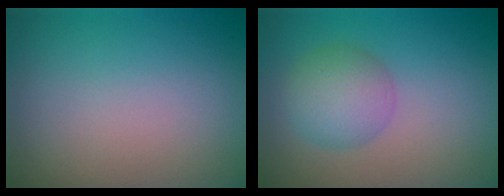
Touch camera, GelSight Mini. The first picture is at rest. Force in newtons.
{"total": 3.7, "press": 3.7, "slide": 0.1}